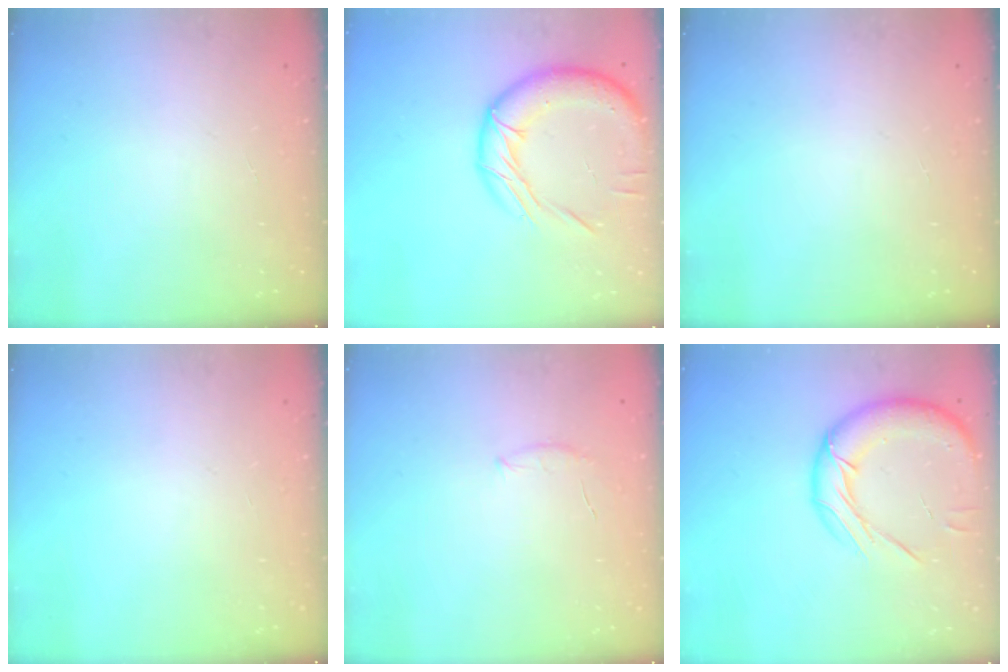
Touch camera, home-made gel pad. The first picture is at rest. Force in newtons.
{"total": 17.5, "press": 17.4, "slide": 1.5}
{"total": 0.0}
{"total": 0.0}
{"total": 4.5, "press": 4.5, "slide": 0.9}
{"total": 16.4, "press": 16.2, "slide": 2.7}